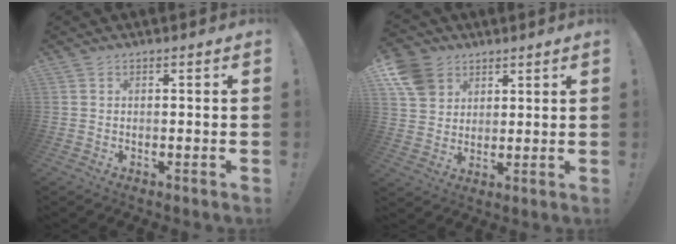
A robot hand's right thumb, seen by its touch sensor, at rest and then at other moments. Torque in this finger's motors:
{"motor_torque": [0.06, 0.09, 0.17, 0.14, 0.02]}